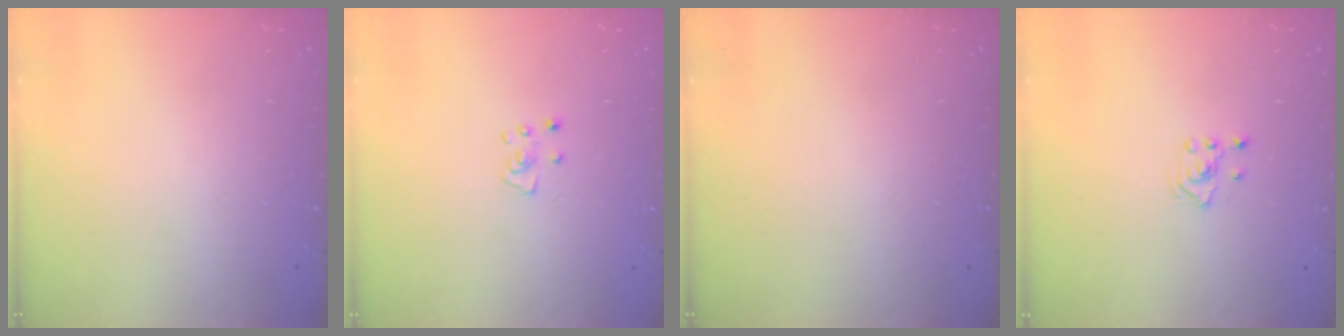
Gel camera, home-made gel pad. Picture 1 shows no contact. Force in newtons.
{"total": 3.9, "press": 3.9, "slide": 0.2}
{"total": 0.0}
{"total": 2.1, "press": 1.8, "slide": 0.9}